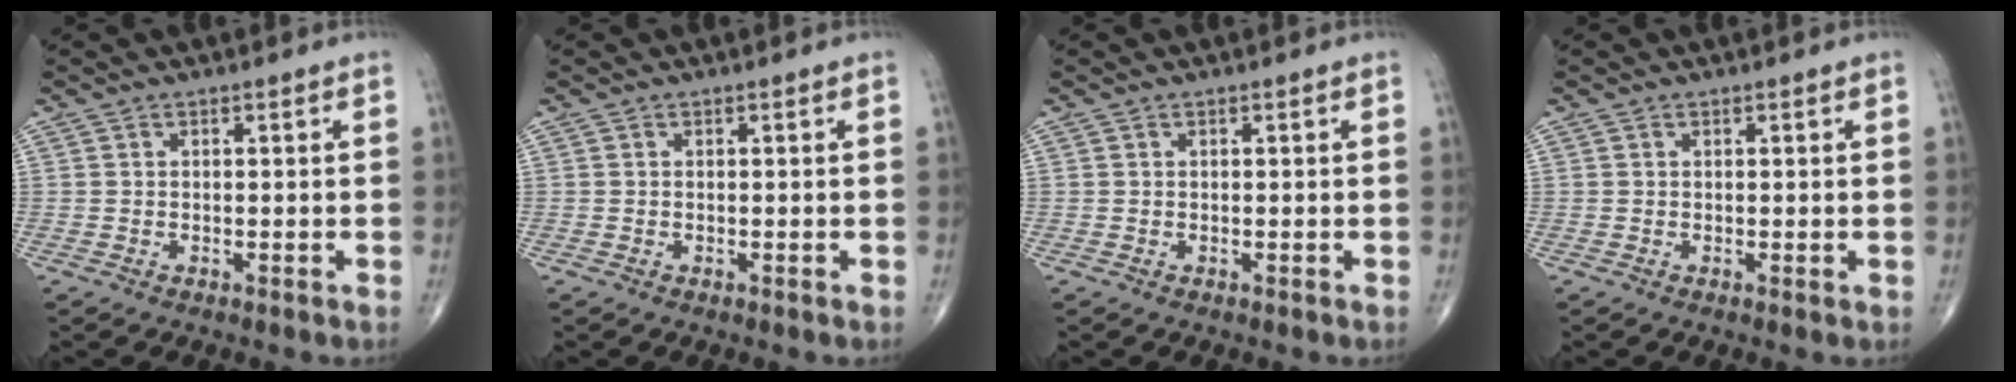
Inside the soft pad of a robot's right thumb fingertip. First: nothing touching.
{"total": 0.0}
{"total": 0.0}
{"total": 0.0}